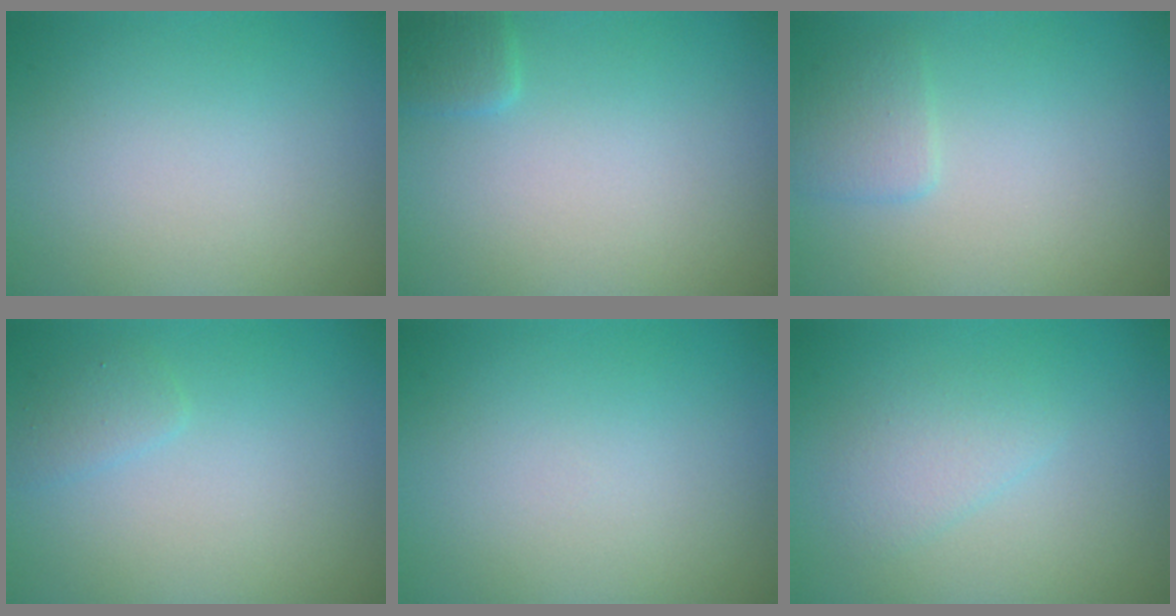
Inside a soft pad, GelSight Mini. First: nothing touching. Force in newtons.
{"total": 1.5, "press": 1.5, "slide": 0.1}
{"total": 1.6, "press": 1.6, "slide": 0.1}
{"total": 1.1, "press": 1.1, "slide": 0.1}
{"total": 0.0}
{"total": 1.8, "press": 1.8, "slide": 0.1}